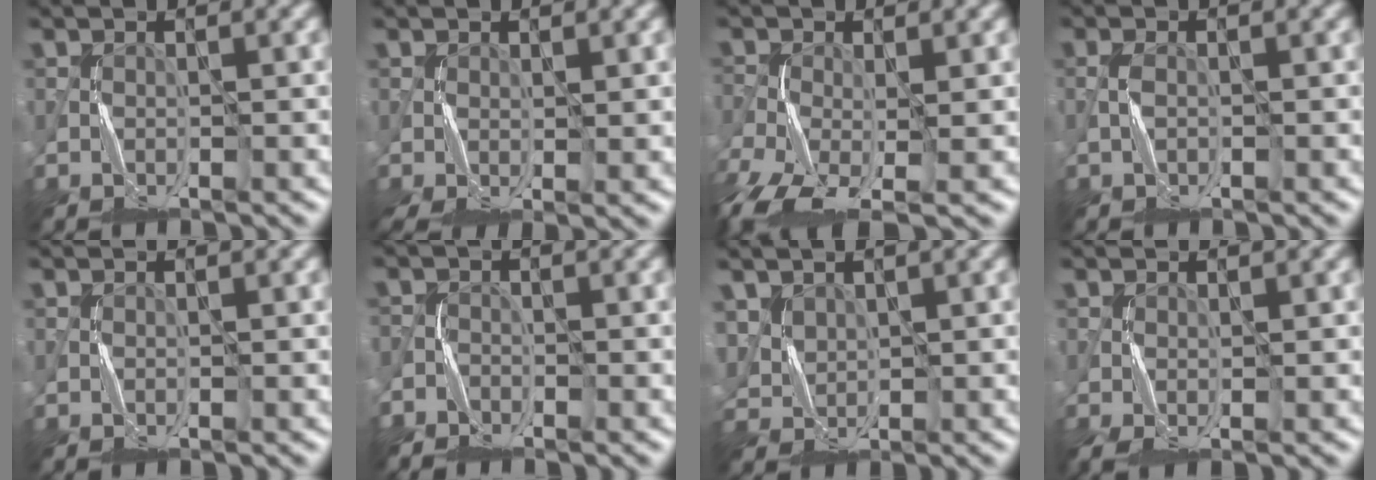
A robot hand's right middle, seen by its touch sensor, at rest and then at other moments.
{"total": 2.8, "force": [0.1, 1.3, 2.5], "torque": [-0.060, -0.001, 0.002]}
{"total": 7.7, "force": [-4.4, 3.5, 5.3], "torque": [-0.124, -0.025, -0.090]}
{"total": 0.8, "force": [-0.3, 0.3, 0.7], "torque": [-0.014, 0.005, -0.006]}
{"total": 0.0}
{"total": 2.3, "force": [-2.0, 1.1, -0.2], "torque": [0.008, 0.006, -0.038]}
{"total": 2.3, "force": [1.5, 1.6, 0.7], "torque": [-0.026, 0.000, 0.038]}
{"total": 2.1, "force": [-0.5, 0.8, 1.9], "torque": [-0.049, -0.001, -0.010]}